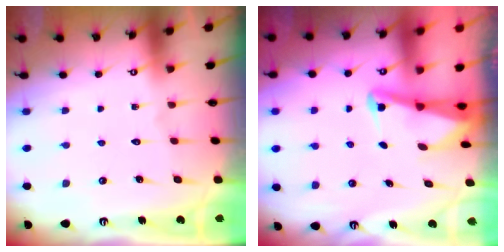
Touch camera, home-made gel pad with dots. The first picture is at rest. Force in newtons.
{"total": 2.7, "press": 2.6, "slide": 0.6}